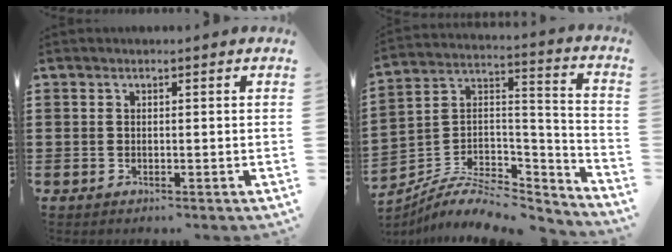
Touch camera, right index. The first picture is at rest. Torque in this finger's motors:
{"motor_torque": [0.06, -0.57, 0.16, 0.01]}